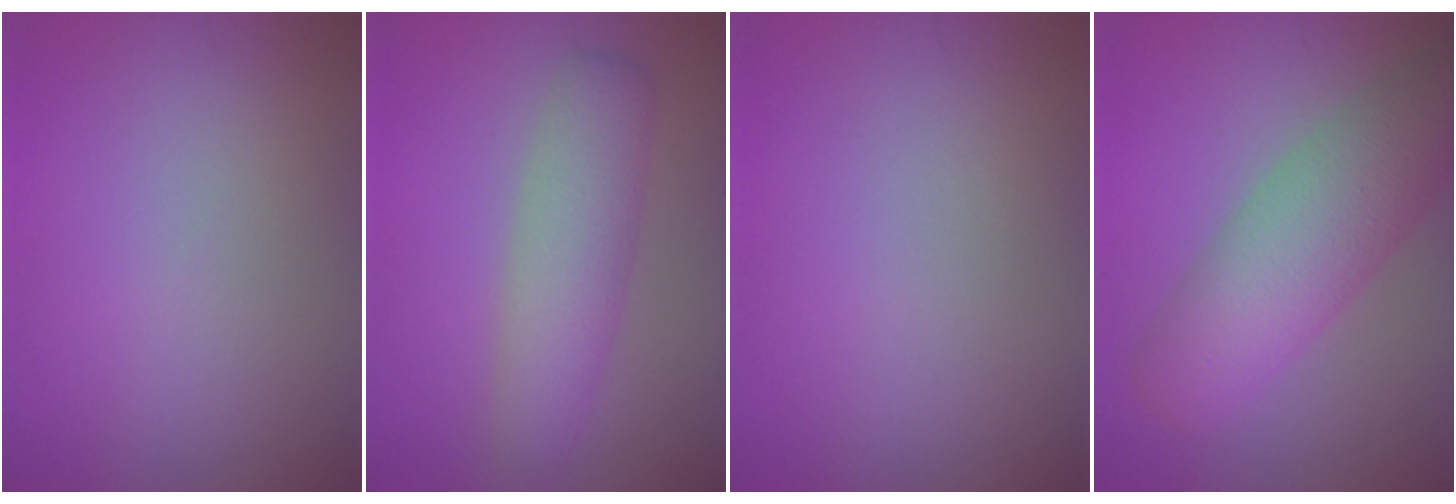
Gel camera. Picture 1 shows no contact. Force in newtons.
{"total": 4.9, "press": 4.9, "slide": 0.1}
{"total": 0.0}
{"total": 8.3, "press": 8.3, "slide": 0.4}